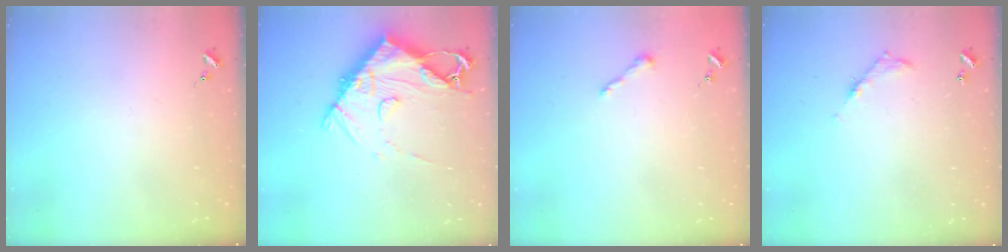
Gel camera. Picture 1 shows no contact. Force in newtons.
{"total": 14.6, "press": 14.6, "slide": 1.5}
{"total": 3.6, "press": 3.6, "slide": 0.4}
{"total": 5.3, "press": 5.3, "slide": 0.4}